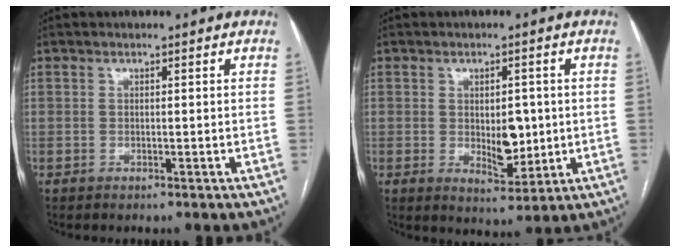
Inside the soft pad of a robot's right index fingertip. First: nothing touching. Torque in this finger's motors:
{"motor_torque": [0.76, 0.33, 0.39, 0.08]}